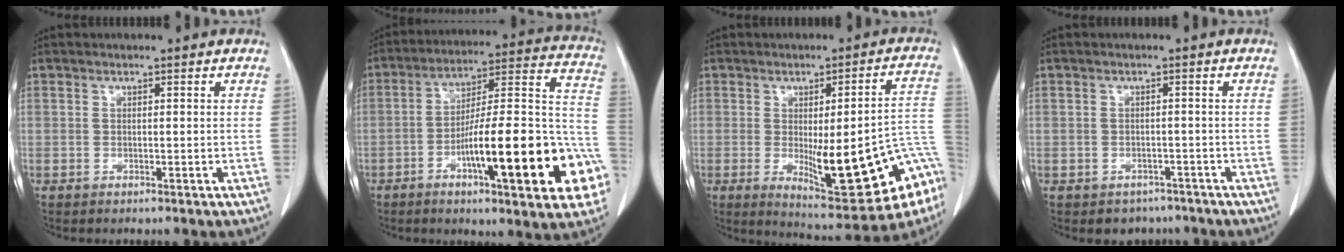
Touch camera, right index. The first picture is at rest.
{"total": 24.8, "force": [-8.4, 3.6, 23.0], "torque": [-0.263, 0.014, -0.115]}
{"total": 20.2, "force": [-5.8, 4.1, 18.9], "torque": [-0.171, 0.008, -0.058]}
{"total": 3.5, "force": [-2.6, 2.3, 0.0], "torque": [0.003, 0.011, -0.035]}